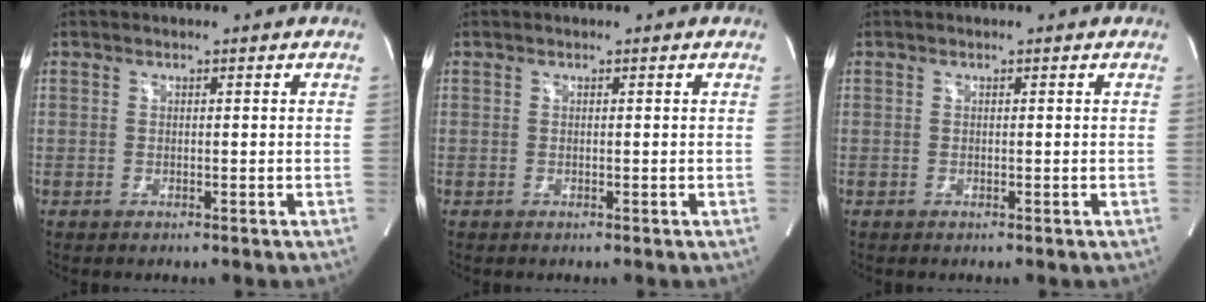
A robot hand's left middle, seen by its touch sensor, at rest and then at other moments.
{"total": 0.0}
{"total": 0.0}